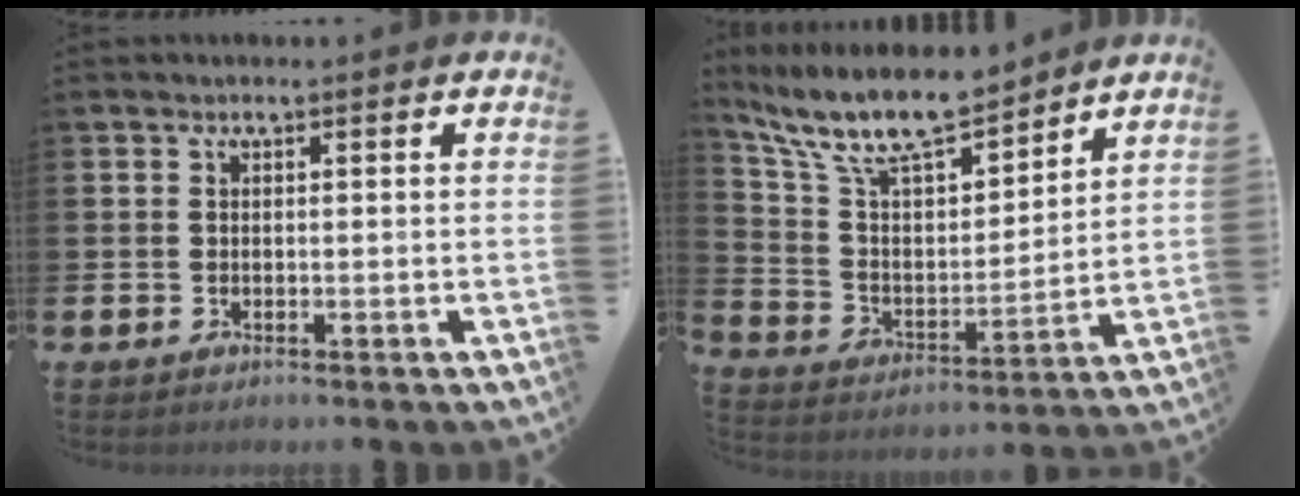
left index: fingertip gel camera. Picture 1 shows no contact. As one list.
[{"total": 11.6, "force": [10.0, 2.9, 5.1], "torque": [-0.130, -0.058, 0.176]}]